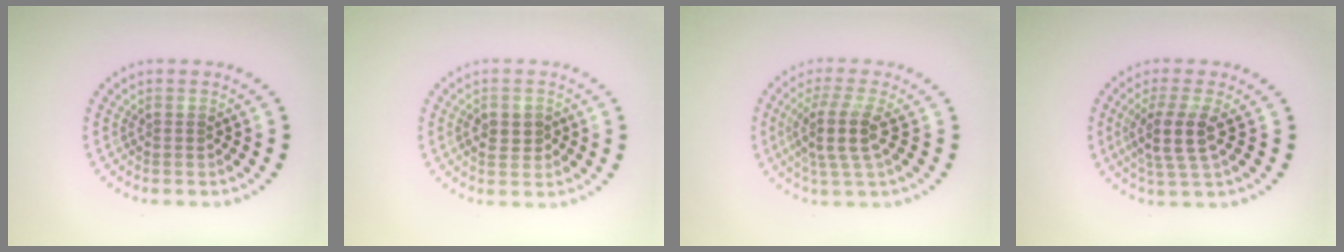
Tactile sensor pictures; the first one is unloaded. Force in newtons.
{"total": 2.2, "press": 2.2, "slide": 0.1}
{"total": 3.7, "press": 2.9, "slide": 2.3}
{"total": 3.5, "press": 2.8, "slide": 2.0}